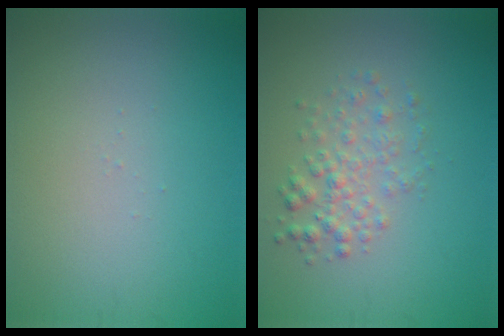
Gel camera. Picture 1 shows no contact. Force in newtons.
{"total": 2.5, "press": 2.5, "slide": 0.0}